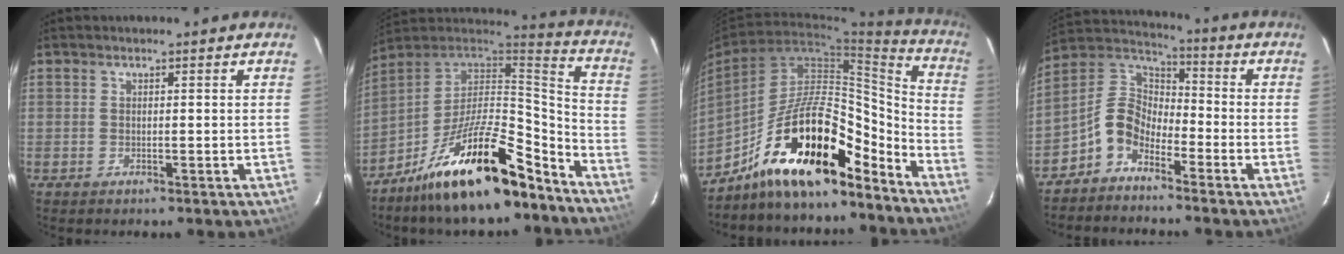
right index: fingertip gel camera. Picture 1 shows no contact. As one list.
[{"total": 22.3, "force": [-14.8, 6.7, 15.3], "torque": [-0.259, 0.007, -0.248]}, {"total": 19.1, "force": [-13.7, 5.9, 11.9], "torque": [-0.197, 0.031, -0.235]}, {"total": 8.5, "force": [-5.2, 5.0, 4.6], "torque": [-0.101, 0.030, -0.117]}]